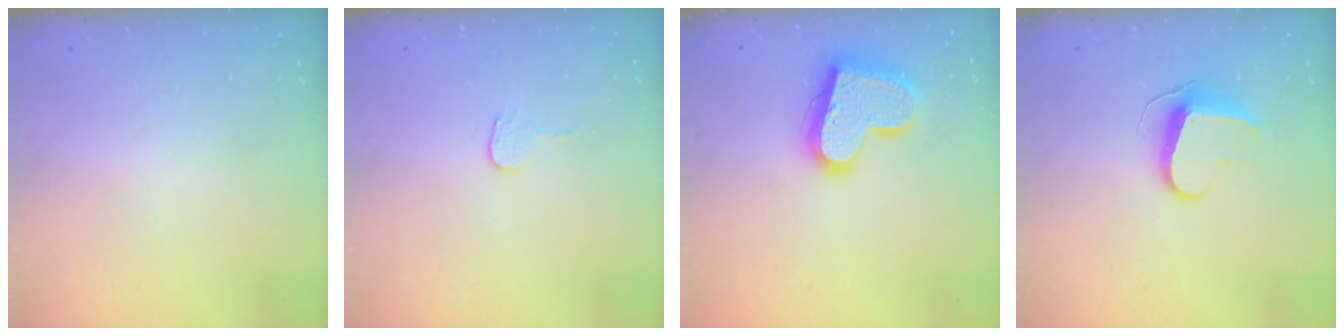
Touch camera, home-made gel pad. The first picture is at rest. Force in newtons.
{"total": 2.7, "press": 2.7, "slide": 0.2}
{"total": 19.0, "press": 18.9, "slide": 1.6}
{"total": 9.5, "press": 9.5, "slide": 0.7}